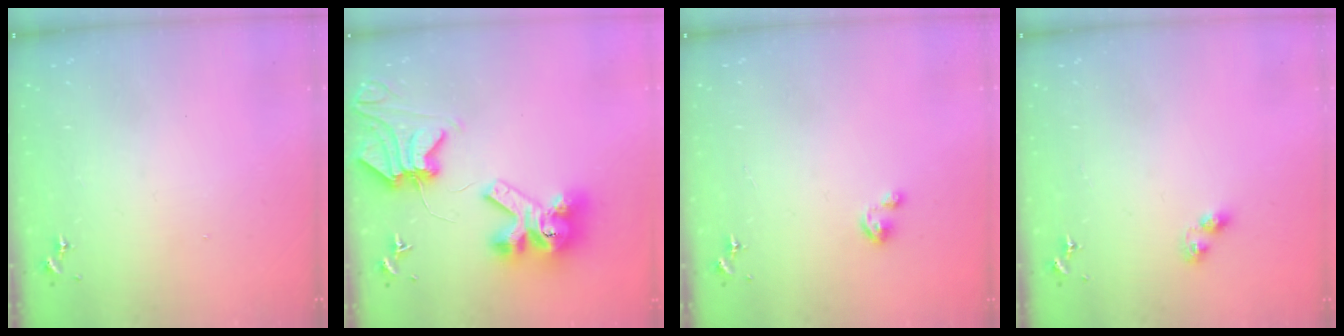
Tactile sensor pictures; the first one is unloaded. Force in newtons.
{"total": 12.7, "press": 12.7, "slide": 1.3}
{"total": 1.8, "press": 1.8, "slide": 0.2}
{"total": 2.8, "press": 2.8, "slide": 0.5}